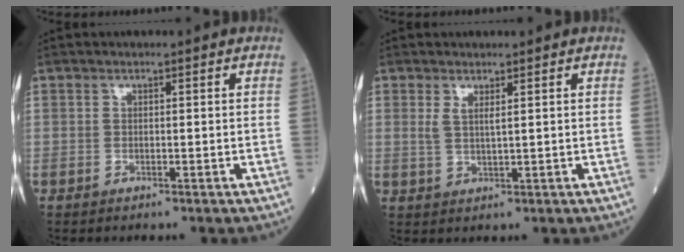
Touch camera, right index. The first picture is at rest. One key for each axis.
{"total": 2.1, "fx": 1.0, "fy": 0.2, "fz": 1.8, "tx": -0.041, "ty": -0.005, "tz": 0.024}